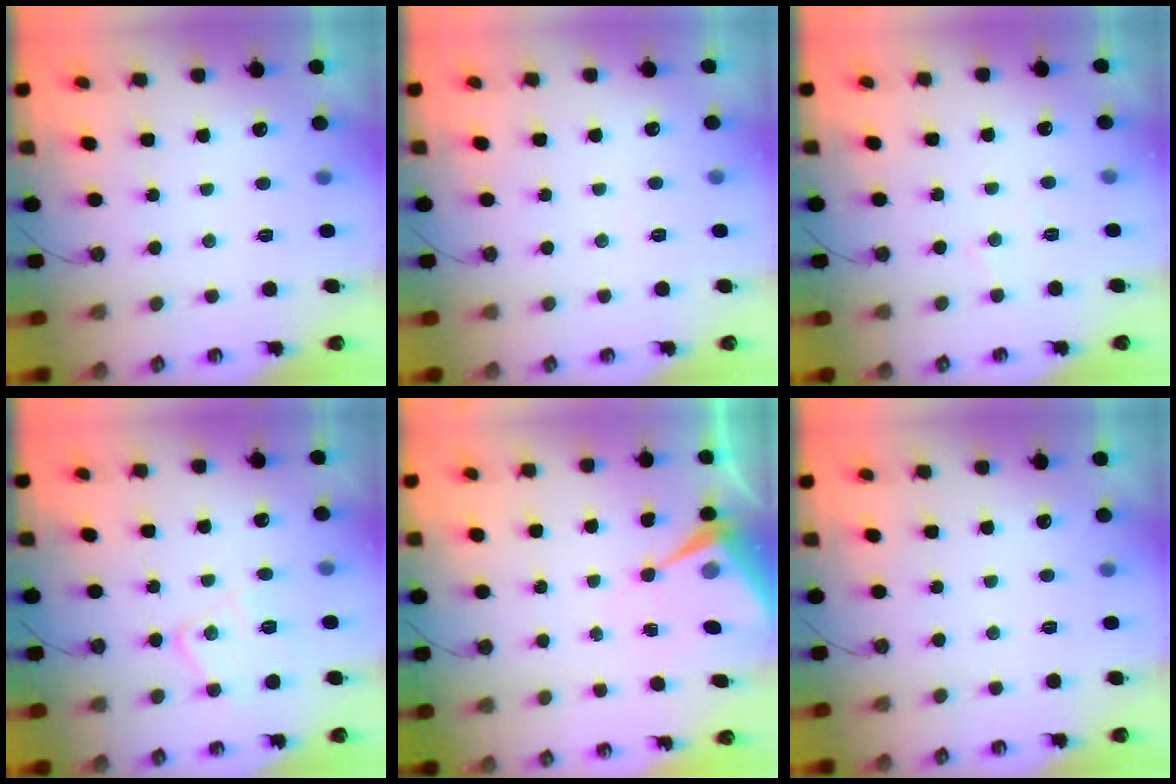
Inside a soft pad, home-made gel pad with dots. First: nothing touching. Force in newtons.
{"total": 2.6, "press": 2.5, "slide": 0.5}
{"total": 3.2, "press": 3.1, "slide": 0.5}
{"total": 11.9, "press": 11.8, "slide": 0.6}
{"total": 8.5, "press": 8.5, "slide": 0.2}
{"total": 0.0}